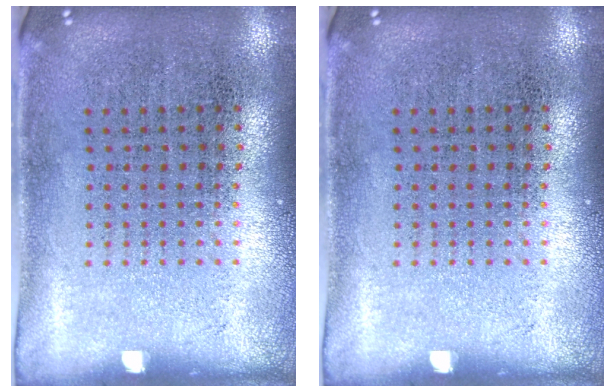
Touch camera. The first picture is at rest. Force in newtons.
{"total": 0.0}